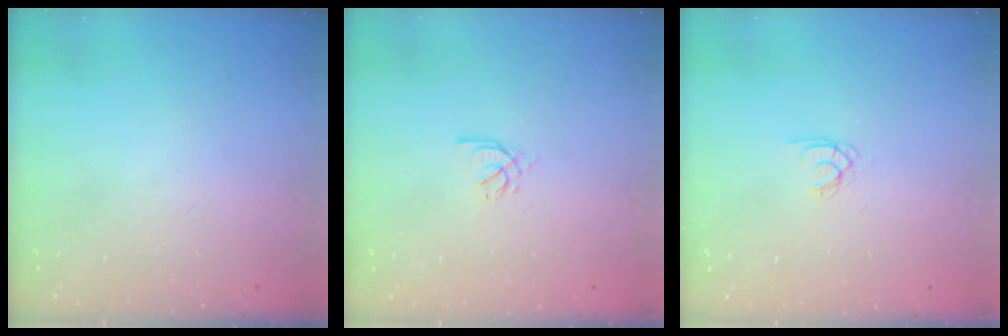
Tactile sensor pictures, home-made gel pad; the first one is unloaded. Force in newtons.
{"total": 2.4, "press": 2.4, "slide": 0.5}
{"total": 1.7, "press": 1.7, "slide": 0.1}